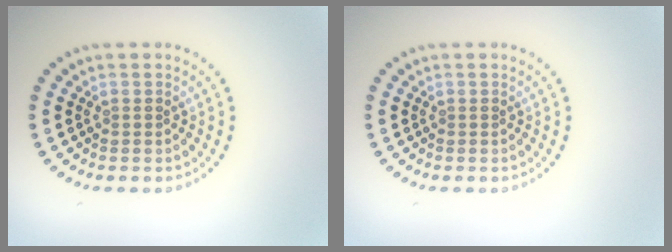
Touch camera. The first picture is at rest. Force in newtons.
{"total": 0.0}